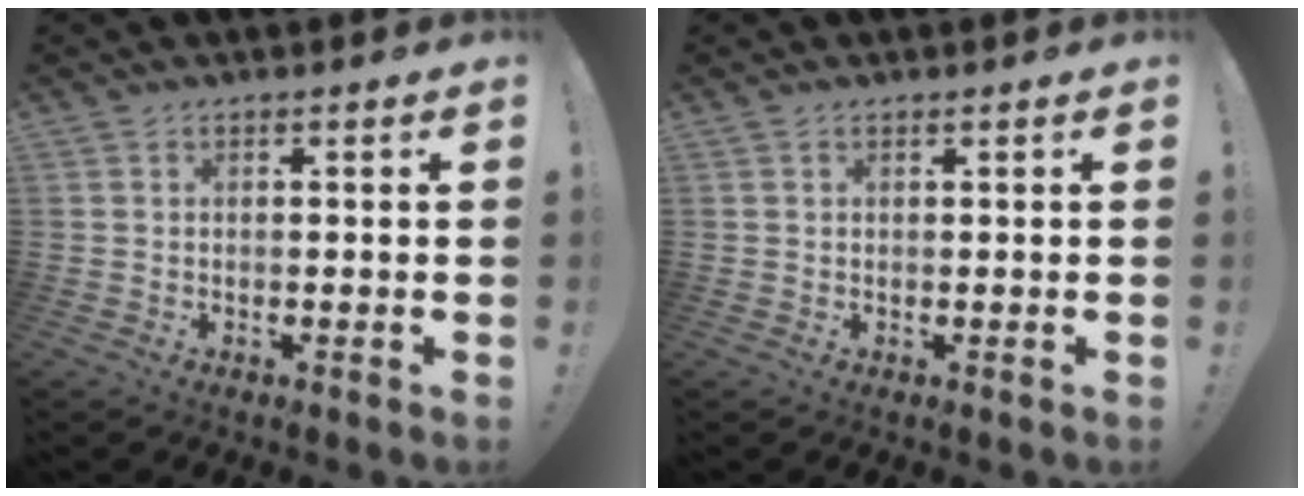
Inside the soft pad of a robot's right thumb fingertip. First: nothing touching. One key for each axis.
{"total": 0.0}